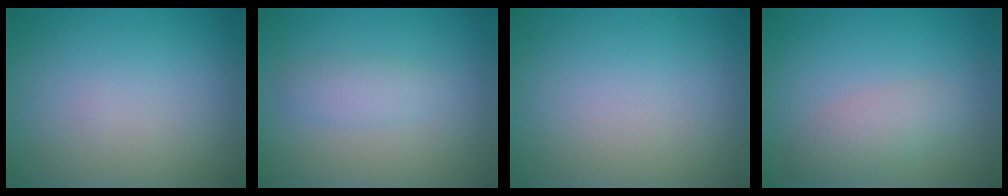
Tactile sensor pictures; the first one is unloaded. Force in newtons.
{"total": 1.6, "press": 1.6, "slide": 0.1}
{"total": 0.0}
{"total": 2.5, "press": 2.5, "slide": 0.1}